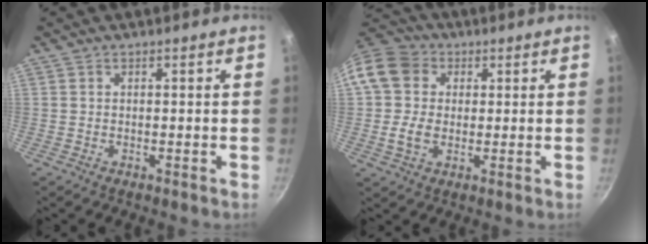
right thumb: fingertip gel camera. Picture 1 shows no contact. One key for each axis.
{"total": 11.9, "fx": 1.7, "fy": 9.8, "fz": 6.4, "tx": -0.105, "ty": 0.016, "tz": 0.017}